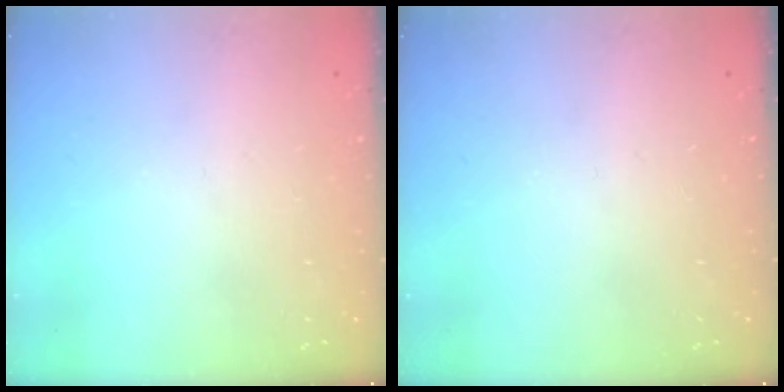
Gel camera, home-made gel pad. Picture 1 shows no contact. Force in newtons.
{"total": 0.0}